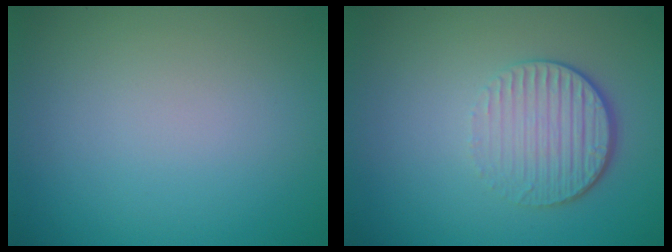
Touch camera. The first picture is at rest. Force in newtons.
{"total": 4.2, "press": 2.8, "slide": 3.2}